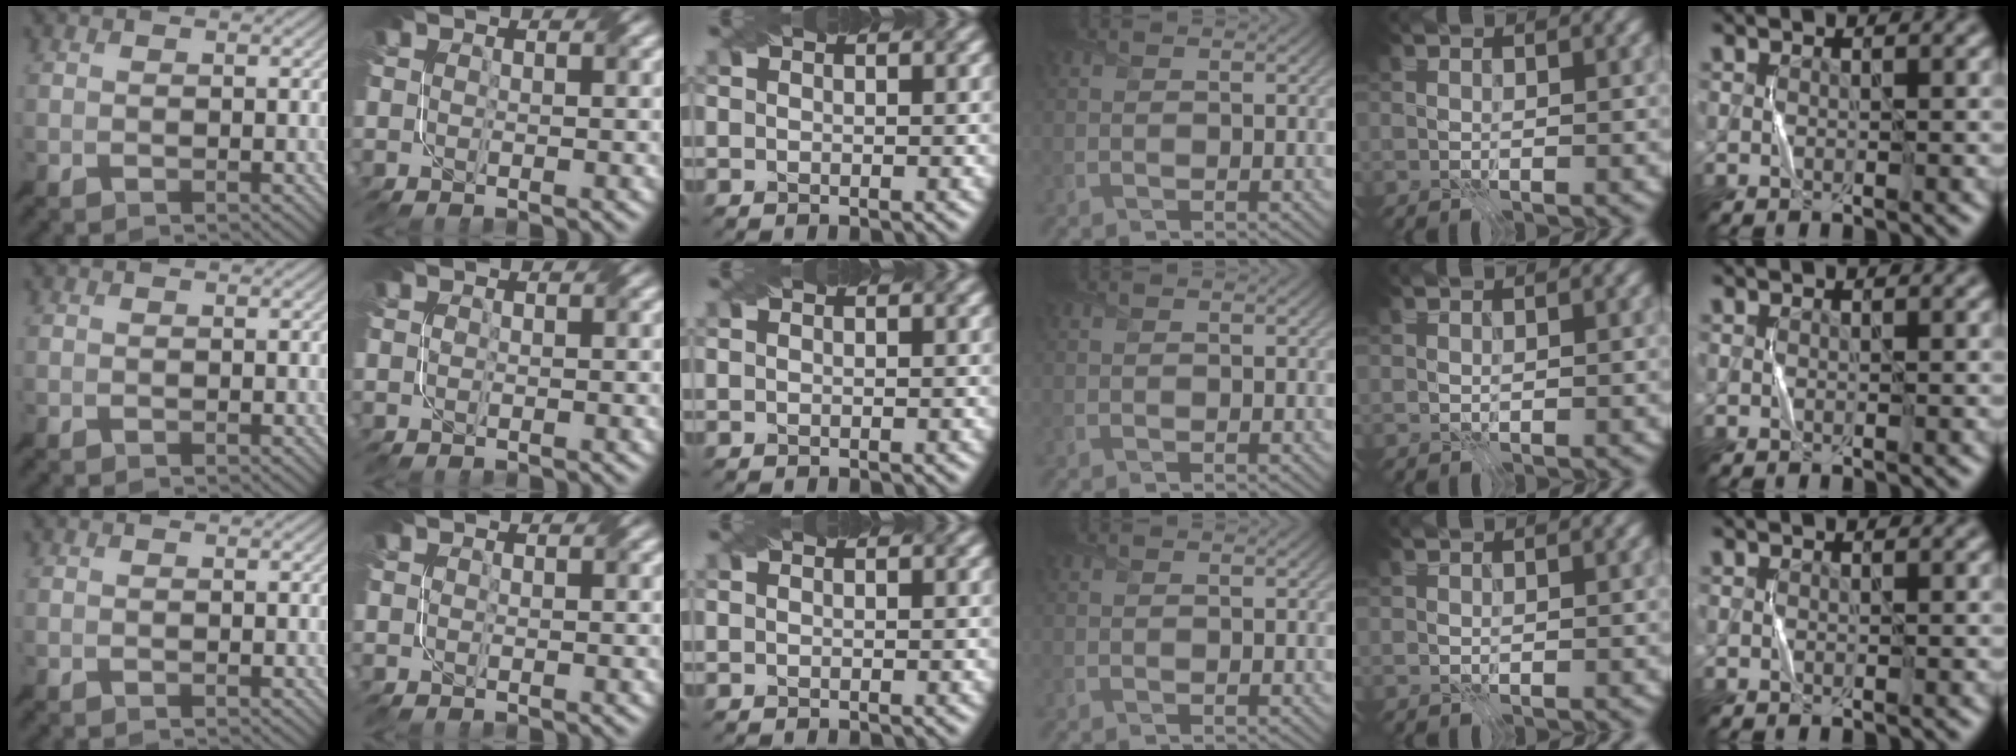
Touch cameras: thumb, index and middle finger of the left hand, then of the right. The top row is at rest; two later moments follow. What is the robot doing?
{"motion": "fold", "object": "coffee filter"}